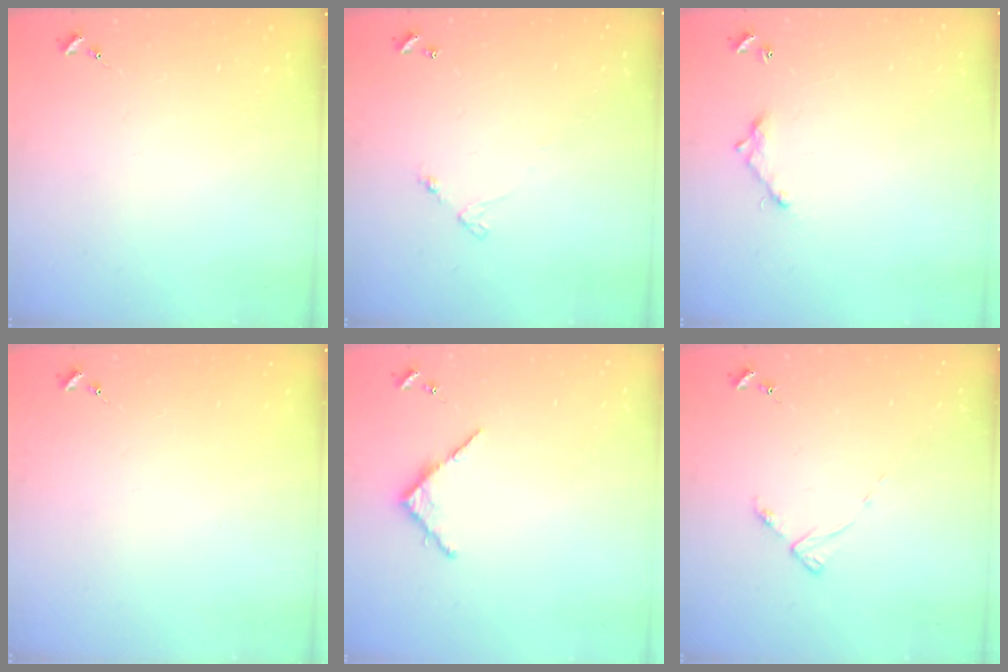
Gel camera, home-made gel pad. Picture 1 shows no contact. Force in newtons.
{"total": 4.9, "press": 4.8, "slide": 0.3}
{"total": 6.2, "press": 6.2, "slide": 0.4}
{"total": 0.0}
{"total": 4.9, "press": 4.9, "slide": 0.5}
{"total": 4.4, "press": 4.3, "slide": 0.7}